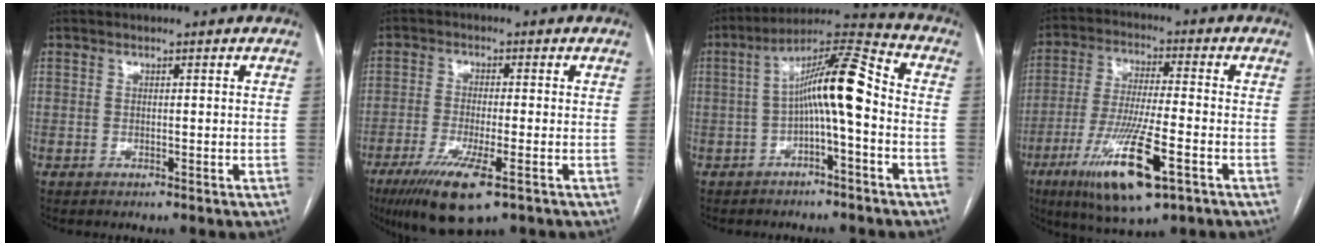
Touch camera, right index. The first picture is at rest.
{"total": 10.0, "force": [-5.6, 1.6, 8.1], "torque": [-0.145, -0.026, -0.093]}
{"total": 10.9, "force": [-1.1, 1.2, 10.8], "torque": [-0.183, 0.036, -0.021]}
{"total": 15.0, "force": [-6.9, 2.1, 13.1], "torque": [-0.257, -0.031, -0.118]}